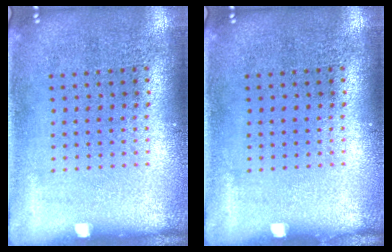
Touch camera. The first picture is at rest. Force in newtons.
{"total": 0.0}